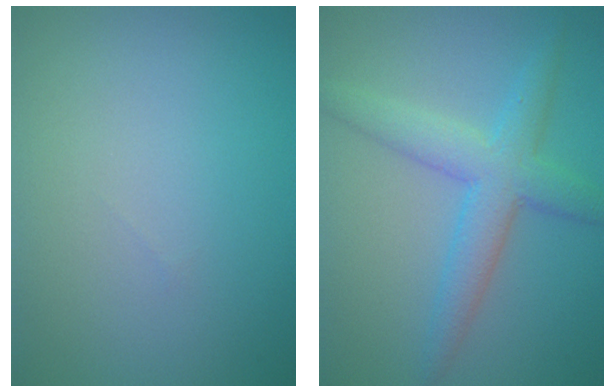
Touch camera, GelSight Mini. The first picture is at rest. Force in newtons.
{"total": 4.6, "press": 4.6, "slide": 0.1}